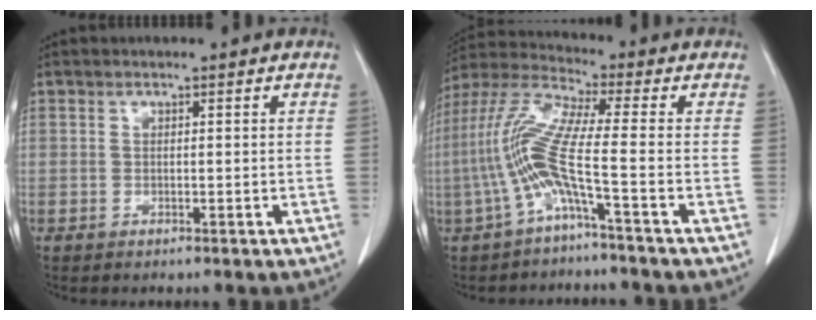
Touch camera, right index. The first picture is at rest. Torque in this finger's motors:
{"motor_torque": [1.73, -0.40, 0.38, 0.21]}